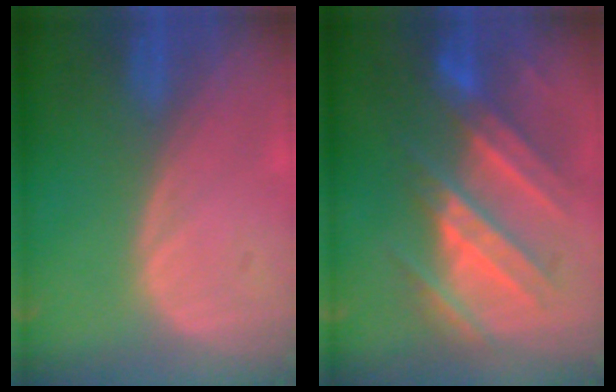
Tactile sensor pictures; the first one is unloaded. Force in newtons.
{"total": 9.4, "press": 9.3, "slide": 1.6}